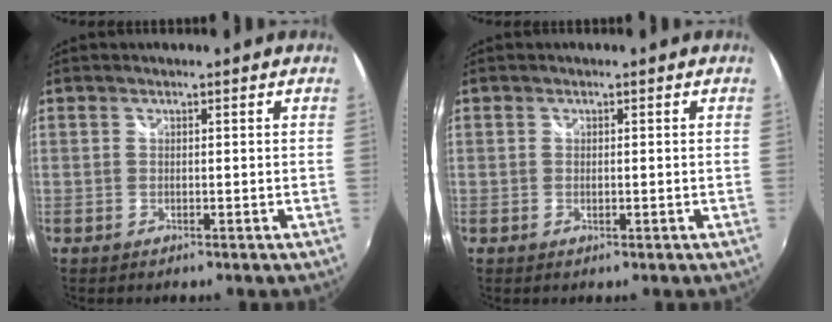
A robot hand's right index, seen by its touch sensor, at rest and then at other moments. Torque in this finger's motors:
{"motor_torque": [-0.22, 0.13, -0.08, -0.01]}